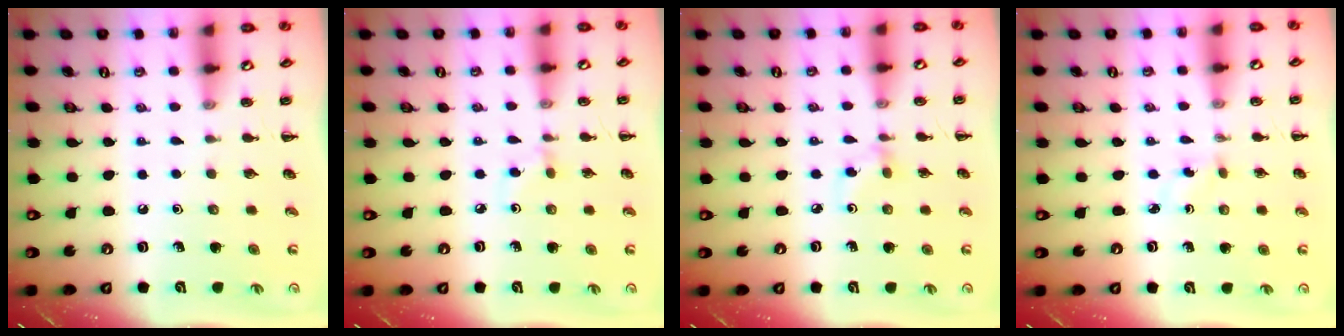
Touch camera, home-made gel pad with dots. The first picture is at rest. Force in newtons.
{"total": 2.7, "press": 2.5, "slide": 1.0}
{"total": 2.9, "press": 2.8, "slide": 0.7}
{"total": 1.5, "press": 1.3, "slide": 0.6}